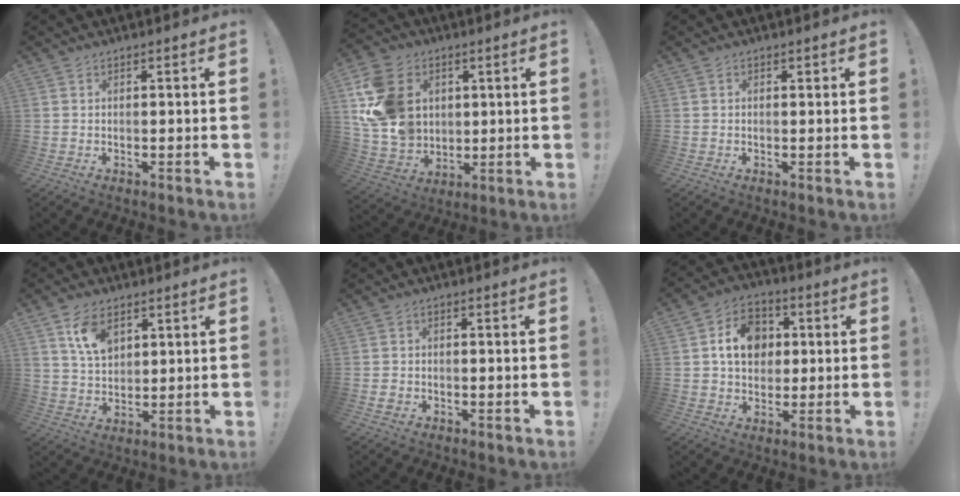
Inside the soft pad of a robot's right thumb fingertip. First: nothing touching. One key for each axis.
{"total": 18.9, "fx": 4.6, "fy": 15.0, "fz": 10.5, "tx": -0.207, "ty": -0.012, "tz": 0.093}
{"total": 0.6, "fx": 0.2, "fy": 0.6, "fz": 0.2, "tx": 0.002, "ty": 0.000, "tz": 0.002}
{"total": 8.2, "fx": 4.5, "fy": 5.2, "fz": 4.4, "tx": -0.062, "ty": -0.021, "tz": 0.082}
{"total": 2.0, "fx": -1.0, "fy": 1.3, "fz": 1.1, "tx": -0.017, "ty": 0.006, "tz": -0.017}
{"total": 12.5, "fx": 2.7, "fy": 10.3, "fz": 6.6, "tx": -0.089, "ty": -0.002, "tz": 0.055}